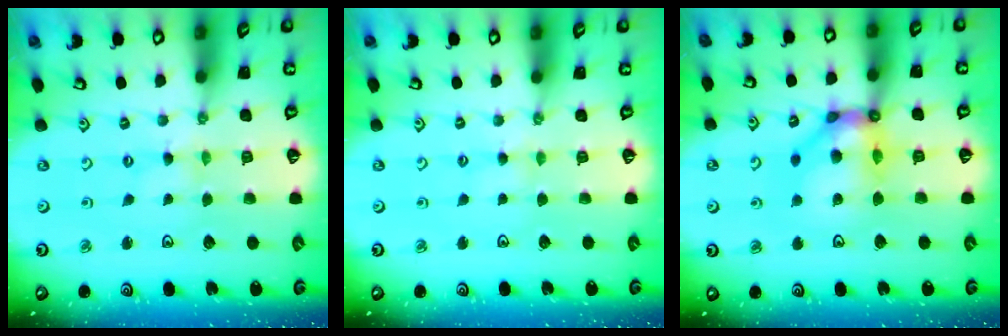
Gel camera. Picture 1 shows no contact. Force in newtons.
{"total": 2.8, "press": 2.8, "slide": 0.3}
{"total": 12.7, "press": 12.6, "slide": 1.8}